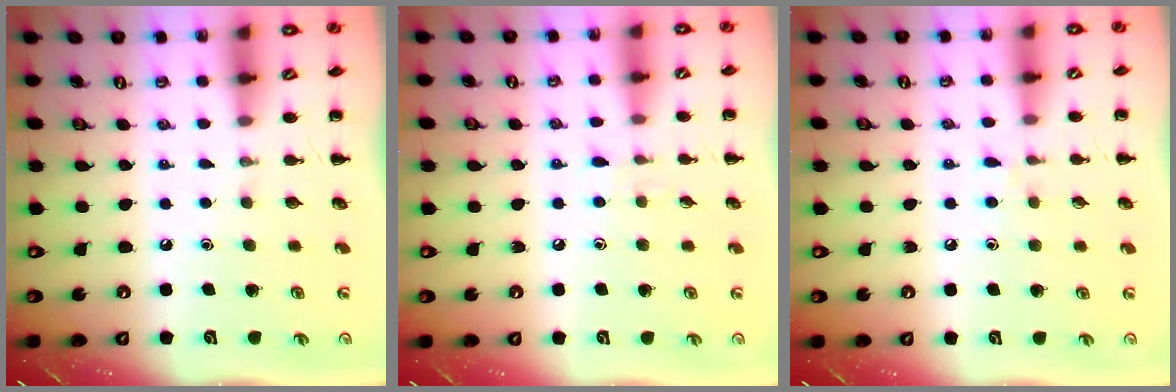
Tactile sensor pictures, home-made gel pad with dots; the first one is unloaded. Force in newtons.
{"total": 5.1, "press": 4.7, "slide": 2.0}
{"total": 6.4, "press": 6.0, "slide": 2.2}